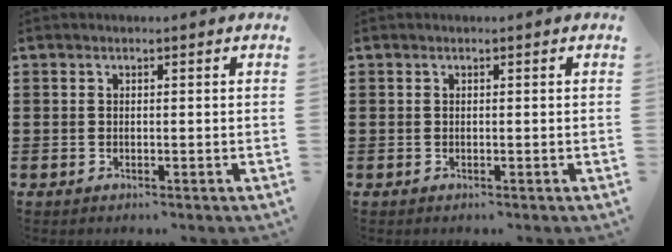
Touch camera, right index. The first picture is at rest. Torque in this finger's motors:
{"motor_torque": [-0.02, 0.01, 0.00, -0.01]}